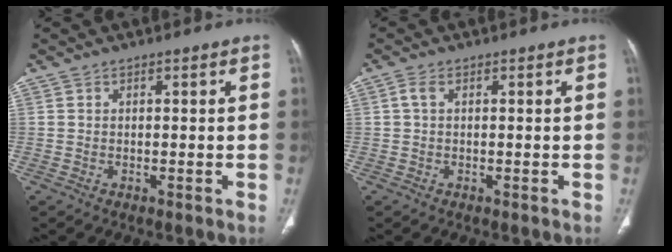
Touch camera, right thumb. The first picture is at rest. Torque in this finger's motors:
{"motor_torque": [-0.06, 0.05, 0.03, 0.00, 0.00]}